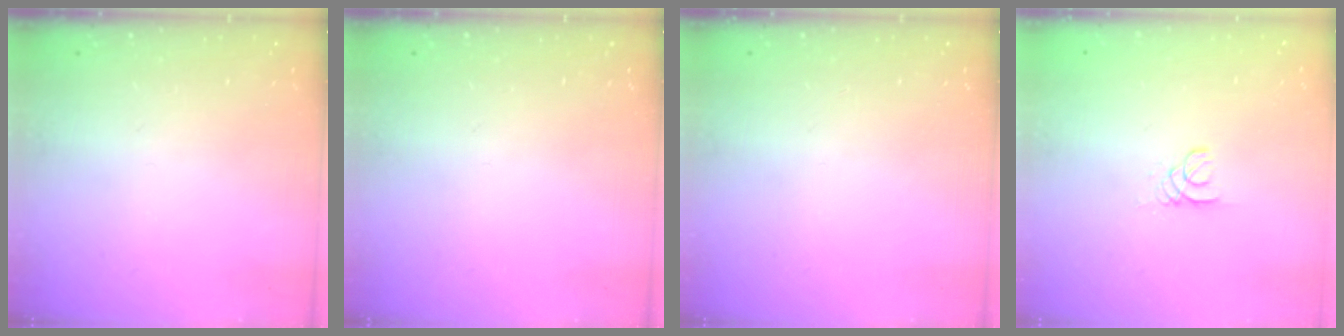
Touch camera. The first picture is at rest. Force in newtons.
{"total": 0.0}
{"total": 0.0}
{"total": 1.8, "press": 1.8, "slide": 0.2}